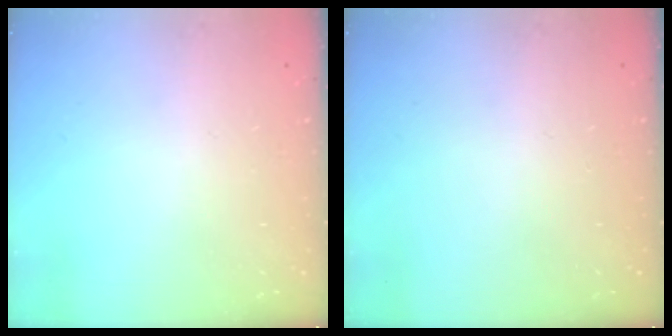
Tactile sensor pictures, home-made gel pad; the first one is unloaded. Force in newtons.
{"total": 0.0}